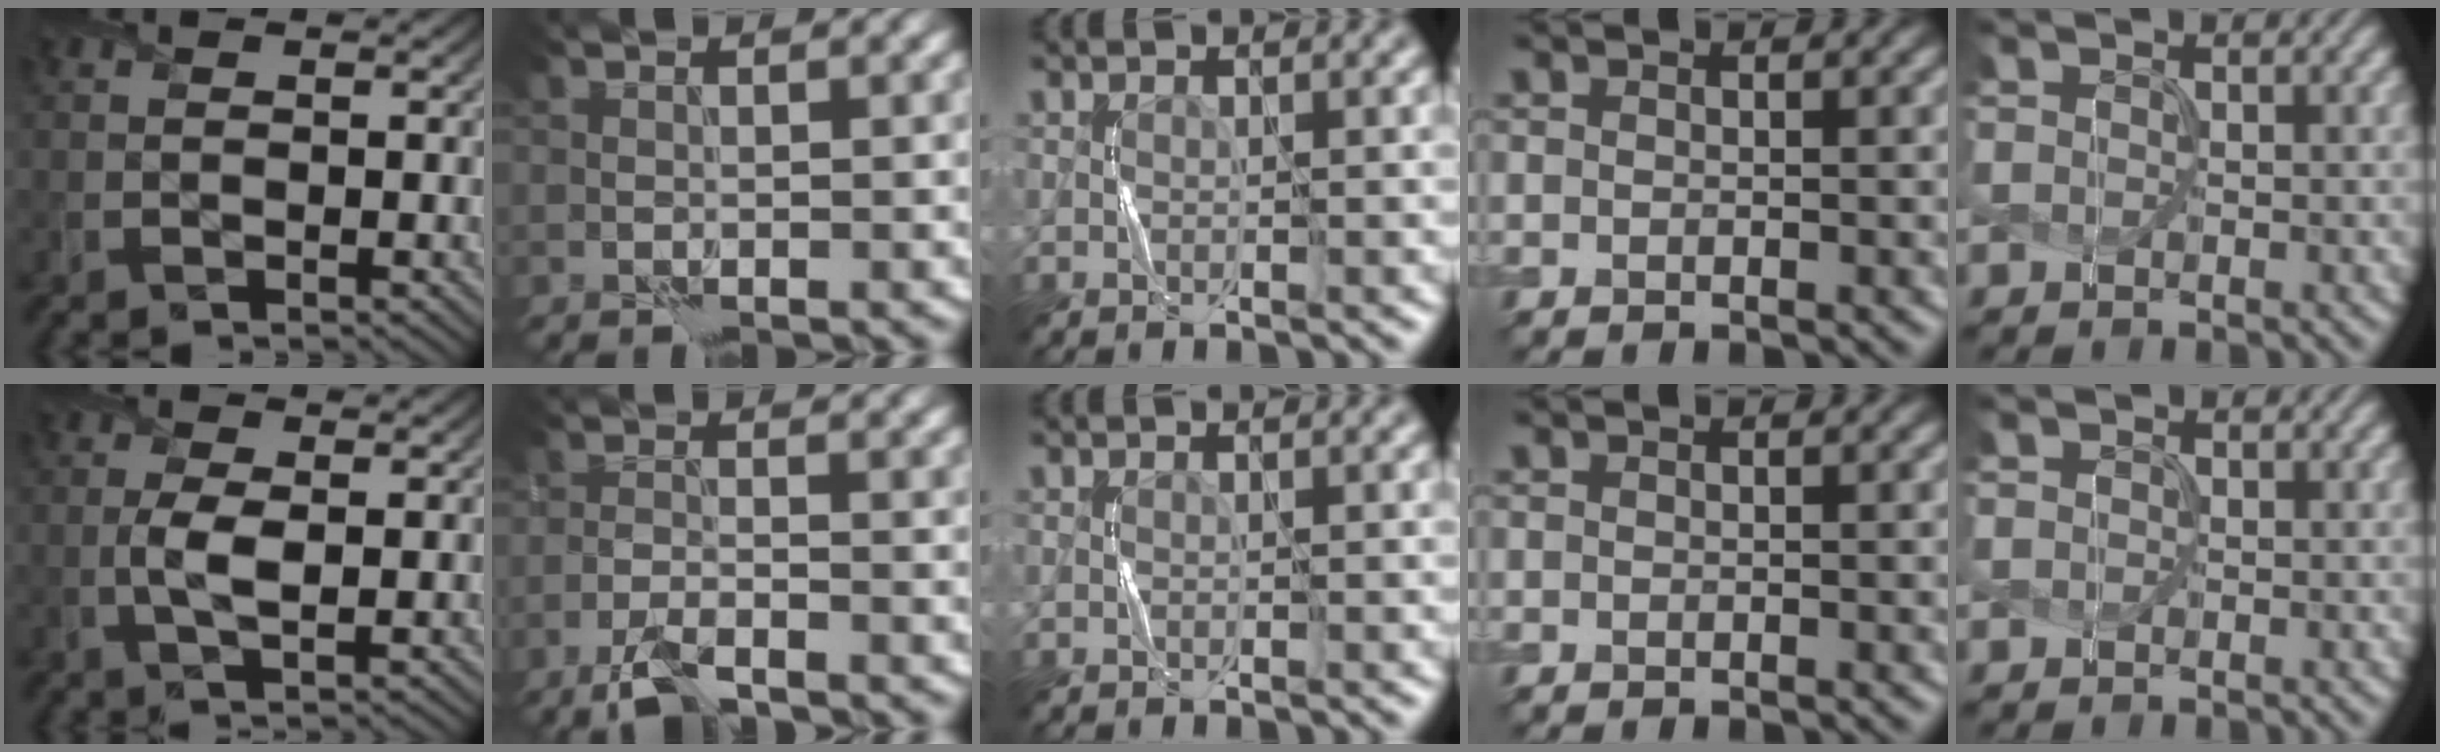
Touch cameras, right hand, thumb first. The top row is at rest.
{"thumb": {"total": 3.2, "force": [0.0, 1.3, 2.9], "torque": [-0.072, 0.000, 0.001]}, "index": {"total": 3.3, "force": [-2.6, 0.7, 1.9], "torque": [-0.044, -0.003, -0.058]}}